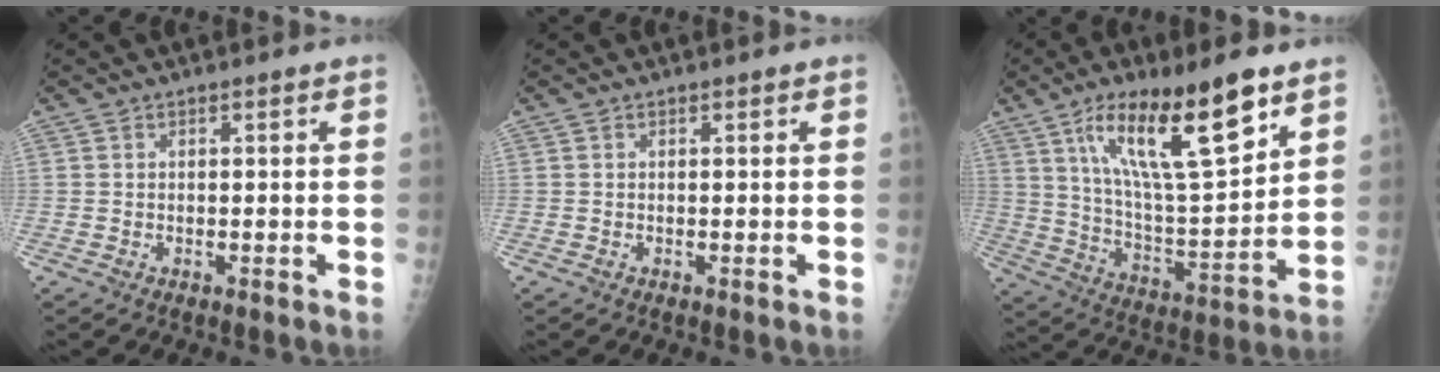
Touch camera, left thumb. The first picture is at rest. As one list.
[{"total": 0.0}, {"total": 21.0, "force": [11.5, 5.4, 16.7], "torque": [-0.263, -0.046, 0.208]}]